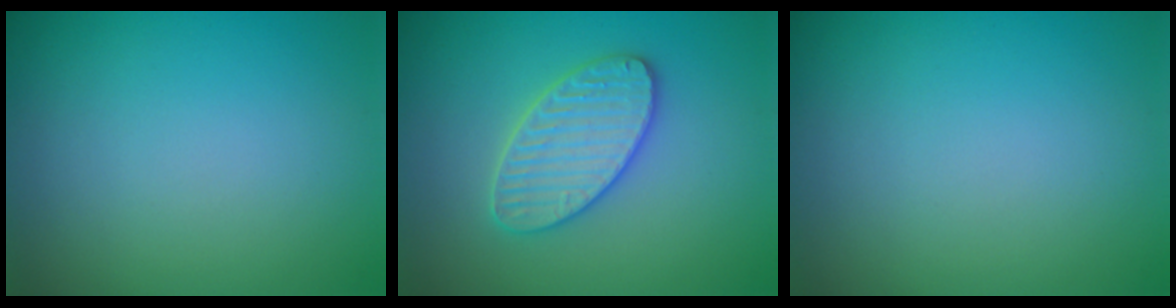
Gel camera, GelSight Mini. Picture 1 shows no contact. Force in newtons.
{"total": 4.4, "press": 4.3, "slide": 0.5}
{"total": 0.0}